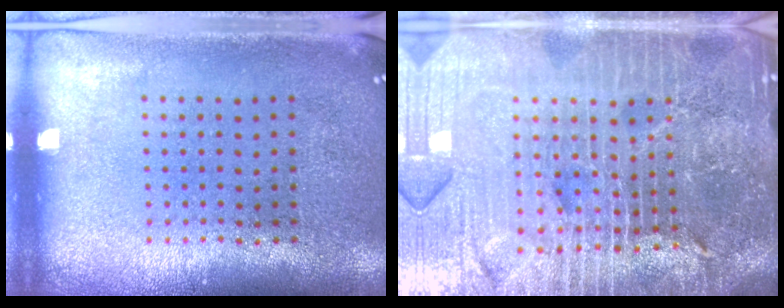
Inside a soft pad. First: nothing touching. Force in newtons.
{"total": 6.5, "press": 5.7, "slide": 3.1}